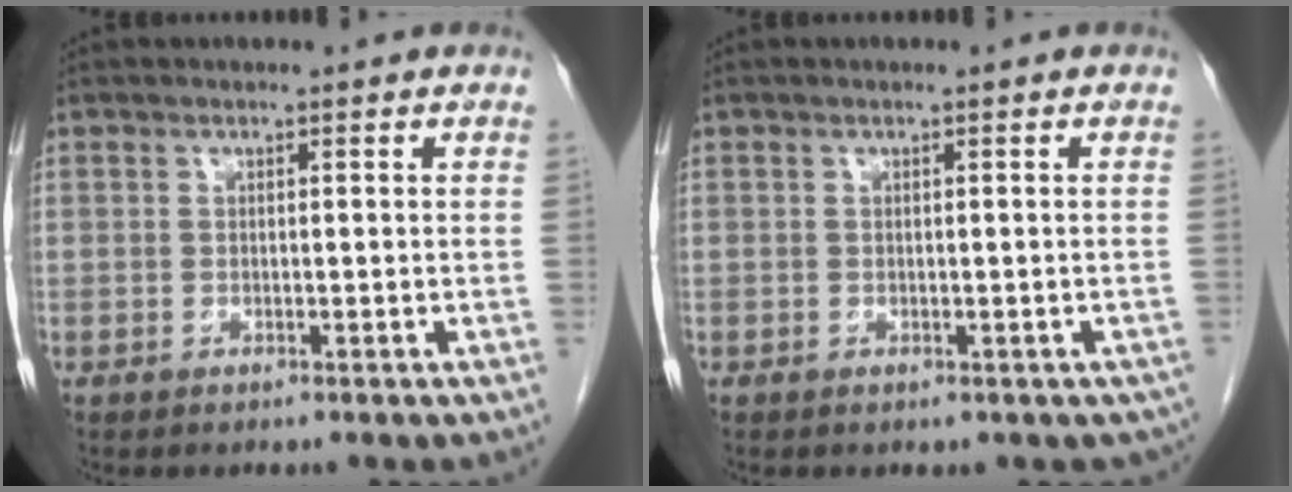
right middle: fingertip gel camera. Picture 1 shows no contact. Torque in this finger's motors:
{"motor_torque": [0.07, 0.07, 0.00, 0.01]}